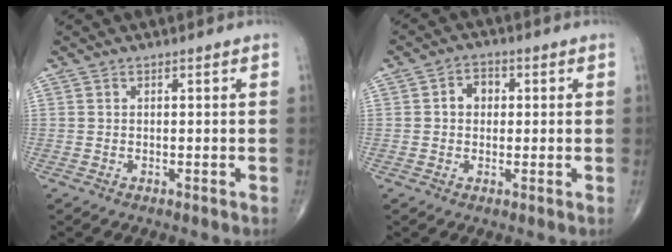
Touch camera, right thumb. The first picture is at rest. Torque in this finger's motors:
{"motor_torque": [0.71, 0.66, 0.23, -0.02, 0.02]}